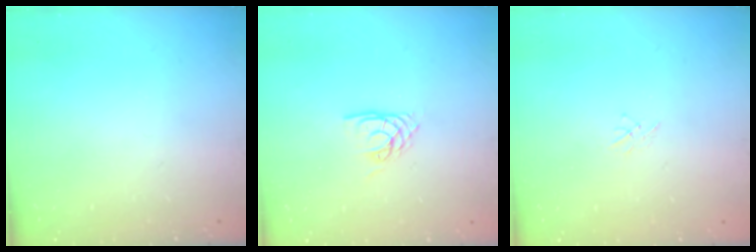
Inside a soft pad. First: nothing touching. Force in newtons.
{"total": 4.5, "press": 4.5, "slide": 0.4}
{"total": 1.5, "press": 1.4, "slide": 0.4}